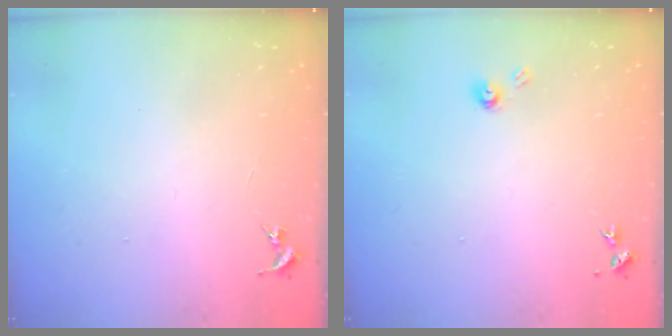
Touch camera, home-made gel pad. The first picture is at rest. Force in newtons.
{"total": 3.3, "press": 3.3, "slide": 0.2}